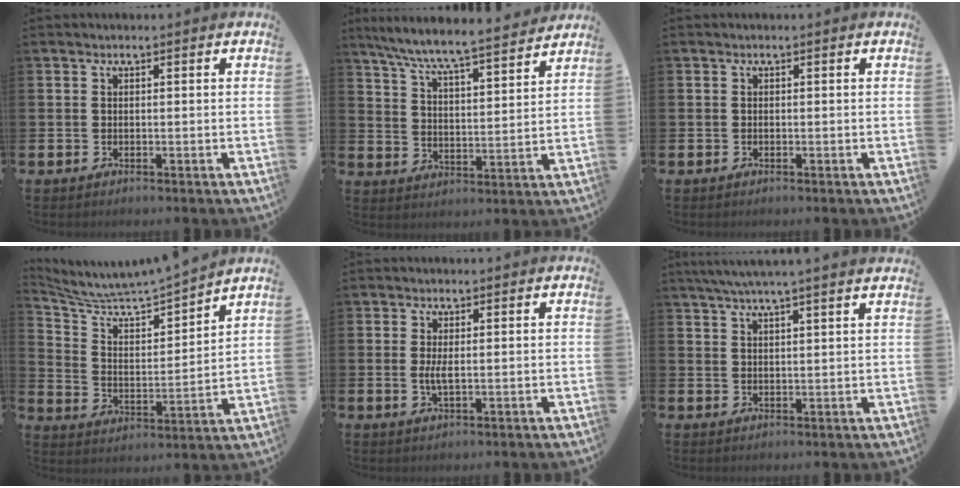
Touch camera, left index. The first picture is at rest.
{"total": 7.8, "force": [7.4, 0.1, 2.5], "torque": [-0.077, -0.058, 0.126]}
{"total": 0.0}
{"total": 7.2, "force": [6.8, 0.6, 2.1], "torque": [-0.074, -0.062, 0.111]}
{"total": 1.9, "force": [0.1, 0.5, 1.9], "torque": [-0.030, -0.004, 0.000]}
{"total": 4.3, "force": [3.9, -0.7, 1.7], "torque": [-0.045, -0.008, 0.072]}